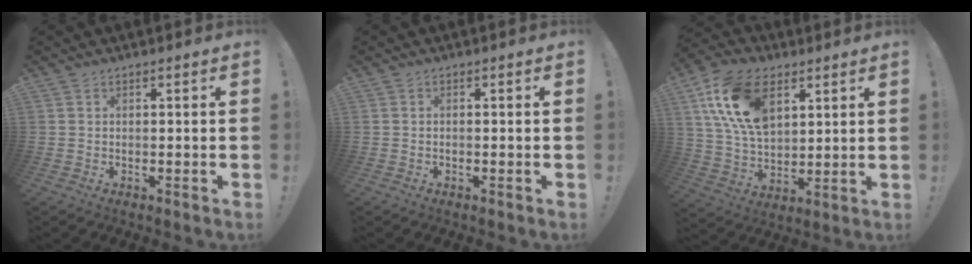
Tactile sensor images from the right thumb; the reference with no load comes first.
{"total": 0.5, "force": [-0.4, 0.0, 0.3], "torque": [-0.014, 0.003, -0.005]}
{"total": 19.2, "force": [8.1, 11.9, 12.7], "torque": [-0.247, -0.027, 0.149]}